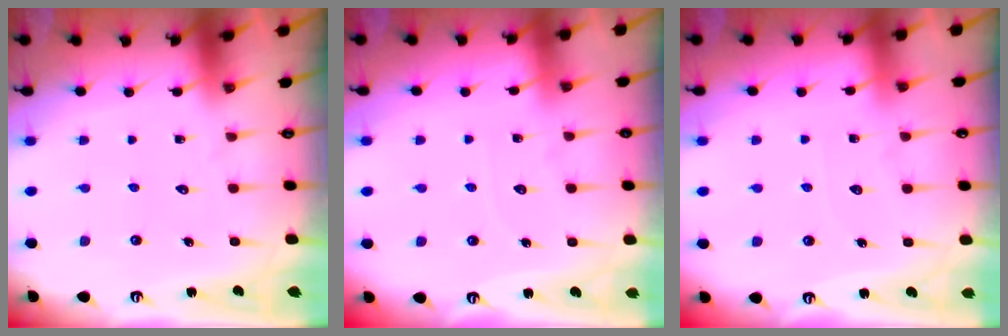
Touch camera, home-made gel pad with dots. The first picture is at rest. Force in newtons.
{"total": 2.9, "press": 2.9, "slide": 0.4}
{"total": 3.8, "press": 3.8, "slide": 0.5}